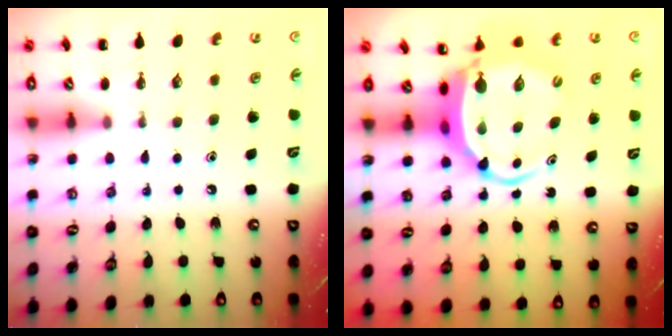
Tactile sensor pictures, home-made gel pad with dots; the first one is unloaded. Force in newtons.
{"total": 5.9, "press": 5.8, "slide": 1.1}